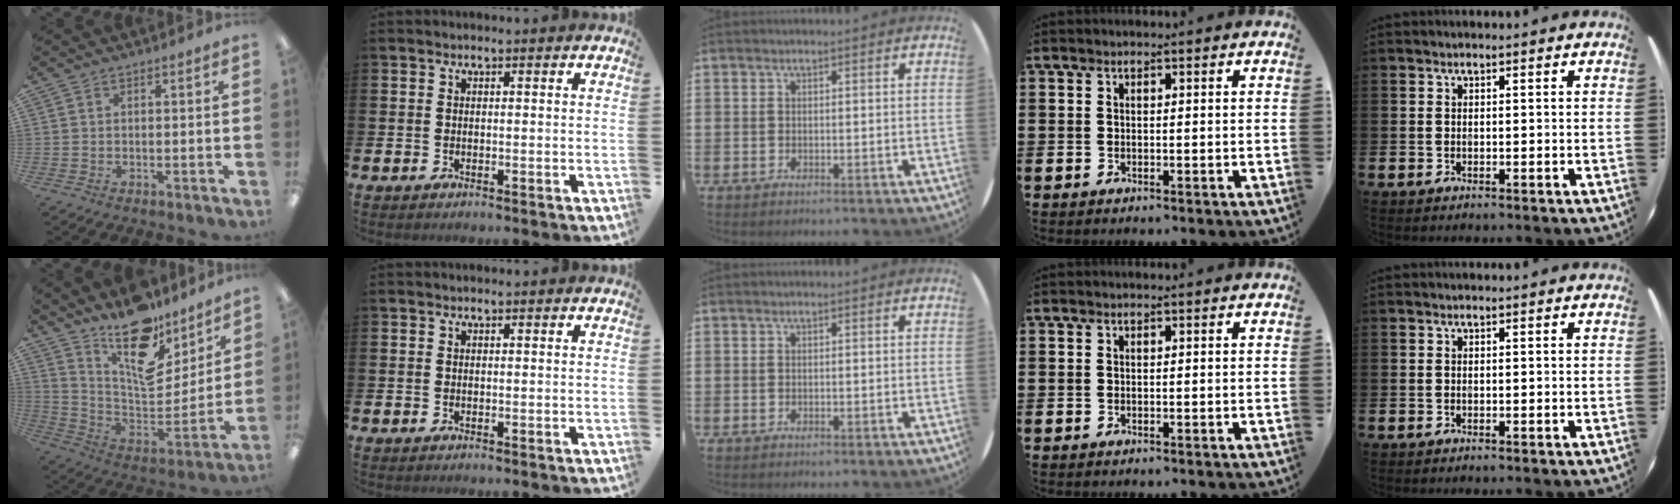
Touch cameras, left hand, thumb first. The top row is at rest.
{"thumb": {"total": 18.1, "force": [13.4, 7.8, 9.3], "torque": [-0.147, -0.116, 0.238]}}